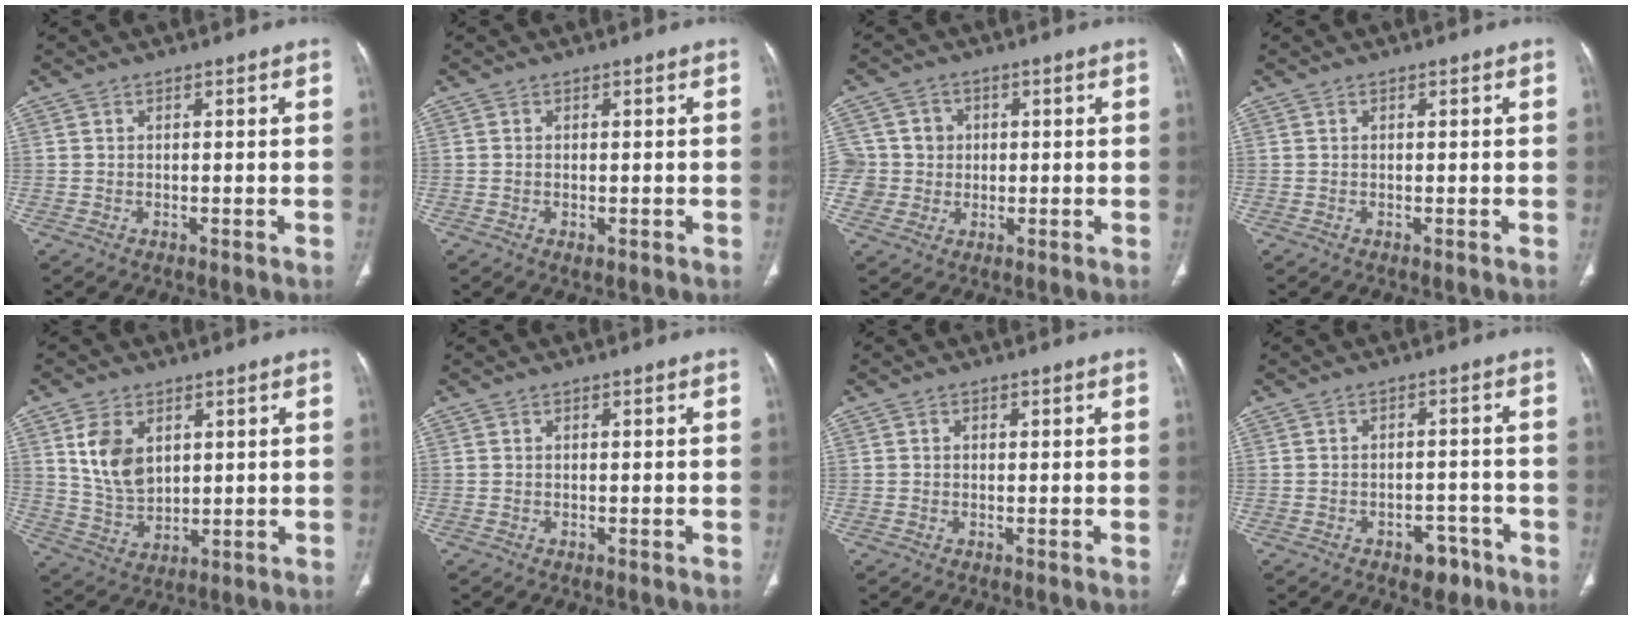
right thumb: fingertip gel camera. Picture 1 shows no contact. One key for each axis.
{"total": 1.1, "fx": -0.3, "fy": 0.7, "fz": 0.8, "tx": -0.017, "ty": -0.002, "tz": -0.003}
{"total": 6.8, "fx": 0.2, "fy": 6.7, "fz": 0.7, "tx": 0.017, "ty": 0.013, "tz": 0.004}
{"total": 0.0}
{"total": 9.5, "fx": 3.2, "fy": 6.3, "fz": 6.2, "tx": -0.099, "ty": -0.017, "tz": 0.073}
{"total": 0.0}
{"total": 0.5, "fx": 0.1, "fy": 0.5, "fz": 0.2, "tx": 0.001, "ty": 0.001, "tz": 0.001}
{"total": 4.9, "fx": -3.0, "fy": 3.2, "fz": 2.3, "tx": -0.010, "ty": 0.024, "tz": -0.036}